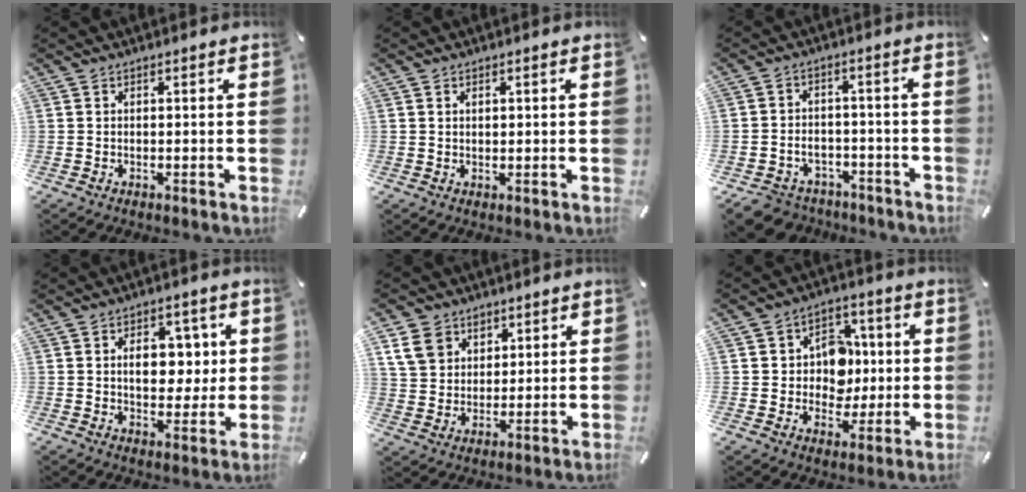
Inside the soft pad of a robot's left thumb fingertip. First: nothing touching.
{"total": 0.9, "force": [0.3, 0.6, 0.5], "torque": [-0.011, 0.003, 0.005]}
{"total": 6.5, "force": [-4.3, 4.6, 1.6], "torque": [-0.039, 0.025, -0.081]}
{"total": 9.6, "force": [2.0, 6.8, 6.5], "torque": [-0.080, -0.007, 0.027]}
{"total": 9.2, "force": [4.8, 7.4, 2.5], "torque": [-0.059, -0.009, 0.097]}
{"total": 10.9, "force": [0.6, 9.6, 5.1], "torque": [-0.069, 0.010, 0.016]}